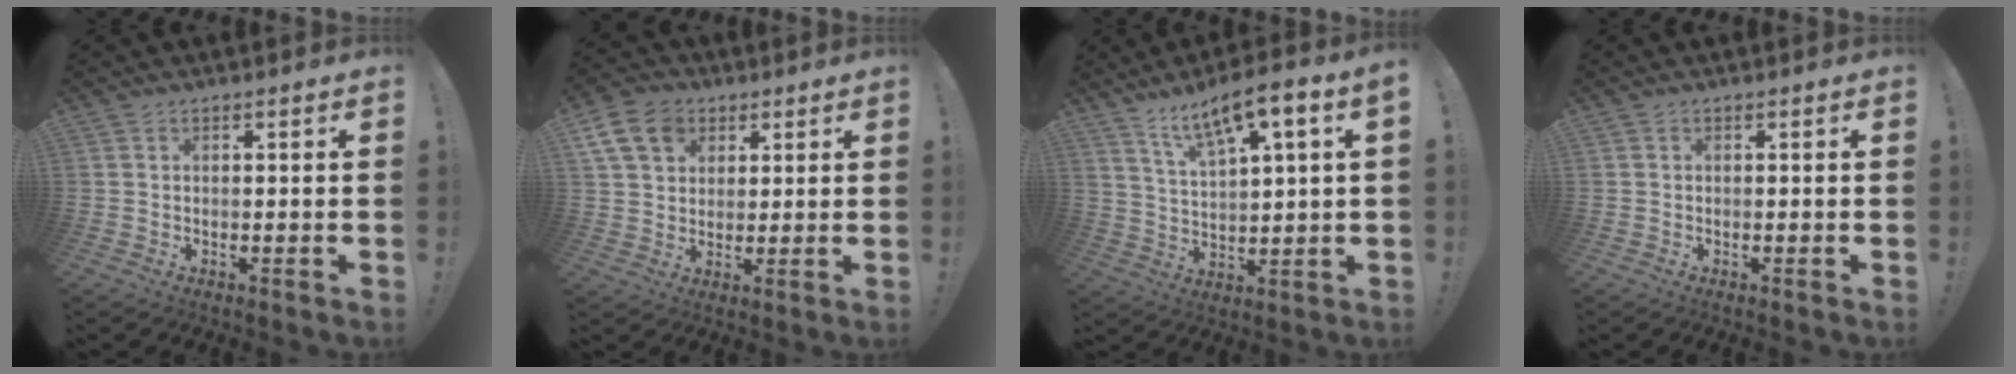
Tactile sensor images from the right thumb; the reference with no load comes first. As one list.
[{"total": 12.2, "force": [5.3, 9.2, 6.0], "torque": [-0.099, -0.022, 0.105]}, {"total": 9.6, "force": [6.1, 1.7, 7.2], "torque": [-0.123, -0.032, 0.101]}, {"total": 0.0}]